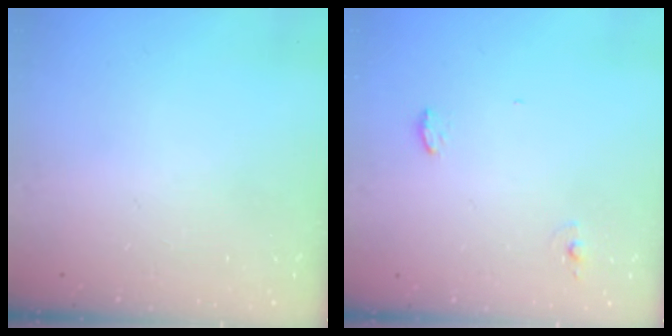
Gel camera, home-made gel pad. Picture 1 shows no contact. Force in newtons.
{"total": 5.1, "press": 4.5, "slide": 2.4}